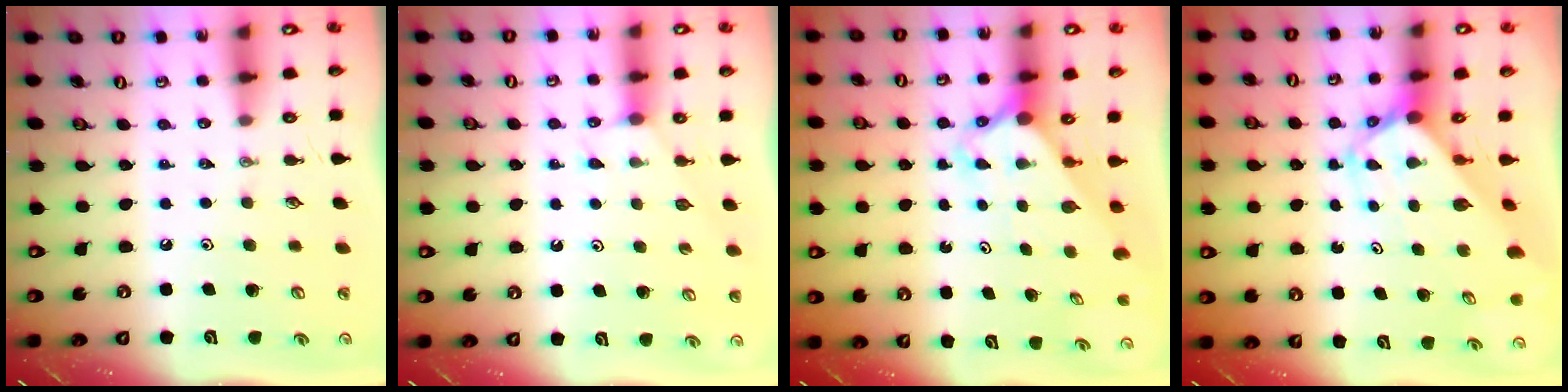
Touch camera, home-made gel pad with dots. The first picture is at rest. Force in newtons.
{"total": 2.7, "press": 2.7, "slide": 0.3}
{"total": 2.6, "press": 2.6, "slide": 0.2}
{"total": 3.1, "press": 3.1, "slide": 0.2}